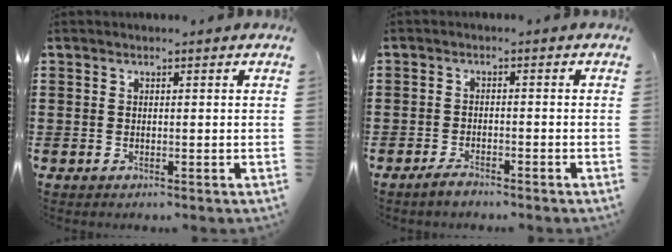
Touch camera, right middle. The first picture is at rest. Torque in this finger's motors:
{"motor_torque": [0.42, -0.11, 0.20, 0.15]}